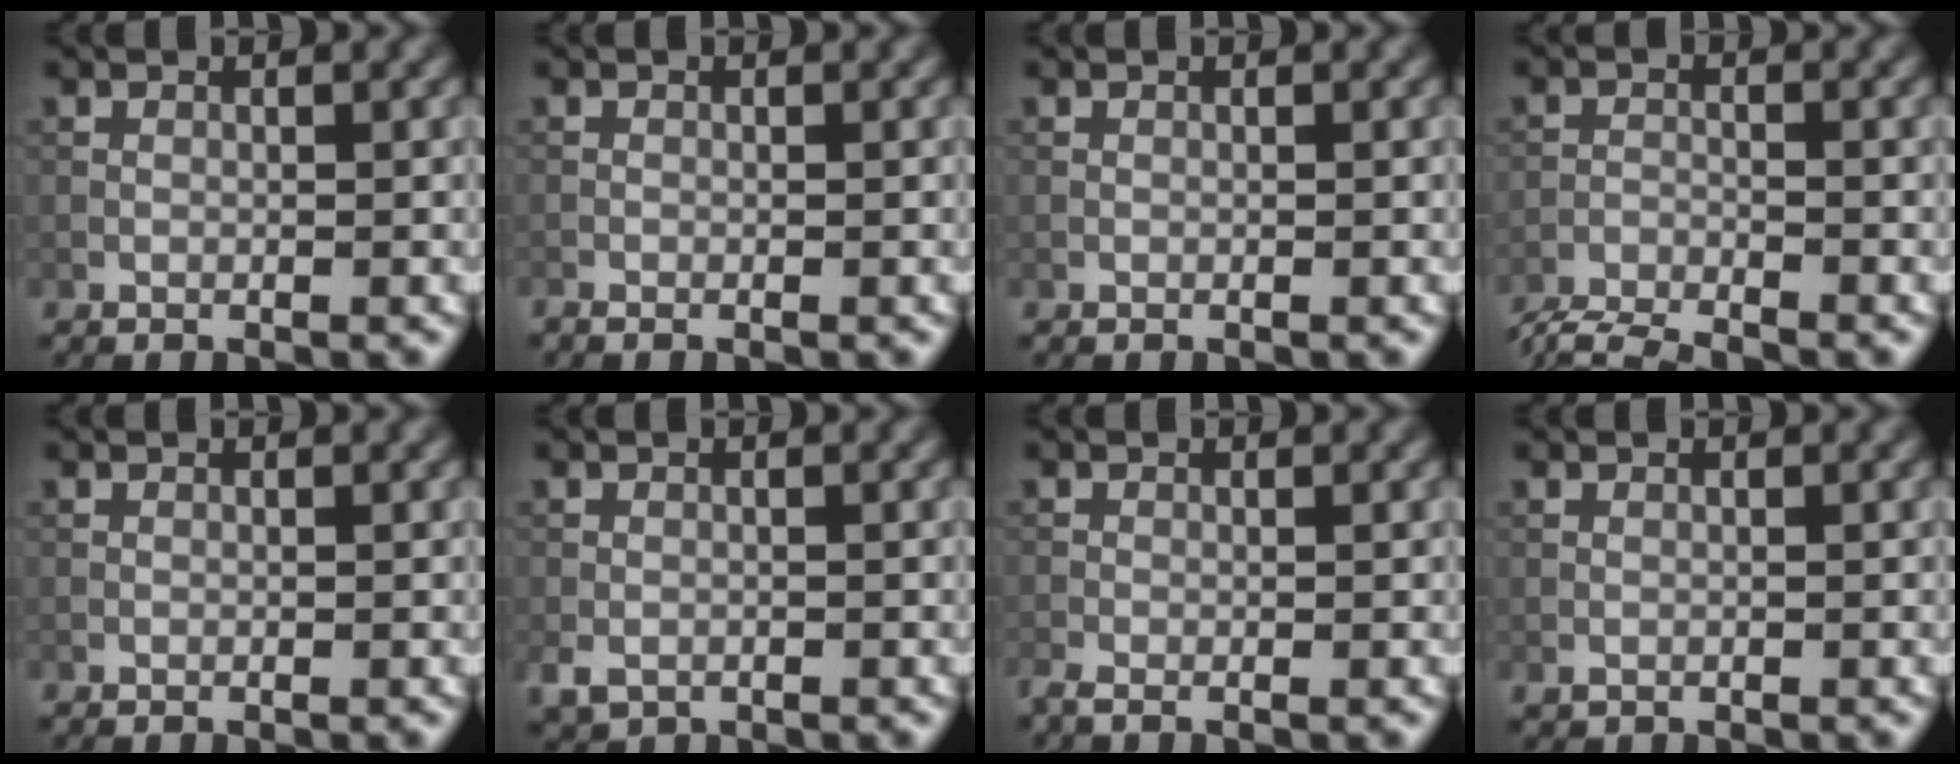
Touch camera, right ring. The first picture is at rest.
{"total": 0.5, "force": [-0.5, 0.1, 0.2], "torque": [-0.002, -0.003, -0.010]}
{"total": 0.0}
{"total": 6.6, "force": [-6.4, 0.7, 1.4], "torque": [-0.038, -0.023, -0.108]}
{"total": 0.0}
{"total": 2.0, "force": [-0.8, 1.5, 1.0], "torque": [-0.022, -0.009, -0.019]}
{"total": 1.1, "force": [-0.8, 0.2, 0.7], "torque": [-0.019, -0.007, -0.022]}
{"total": 0.0}